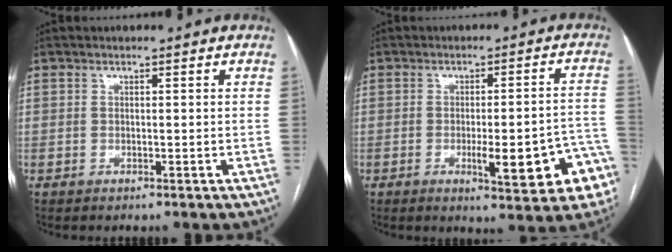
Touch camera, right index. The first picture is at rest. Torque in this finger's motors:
{"motor_torque": [1.25, -0.74, 0.29, 0.06]}